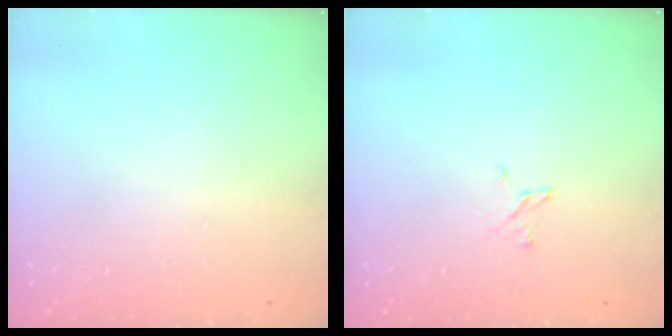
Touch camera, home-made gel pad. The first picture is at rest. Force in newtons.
{"total": 2.7, "press": 2.7, "slide": 0.4}